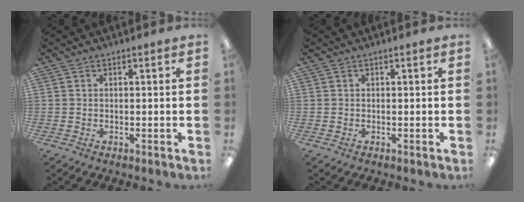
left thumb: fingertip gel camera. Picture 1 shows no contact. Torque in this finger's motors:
{"motor_torque": [0.00, 0.00, -0.14, 0.14, 0.00]}